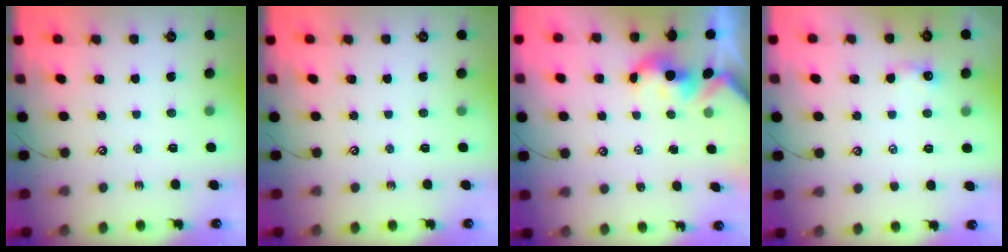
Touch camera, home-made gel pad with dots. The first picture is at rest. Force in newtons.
{"total": 0.0}
{"total": 1.6, "press": 1.5, "slide": 0.4}
{"total": 2.3, "press": 2.2, "slide": 0.3}